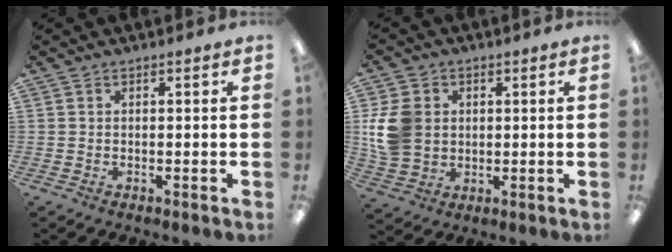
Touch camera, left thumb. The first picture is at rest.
{"total": 11.1, "force": [1.4, 9.3, 5.8], "torque": [-0.131, 0.016, 0.028]}